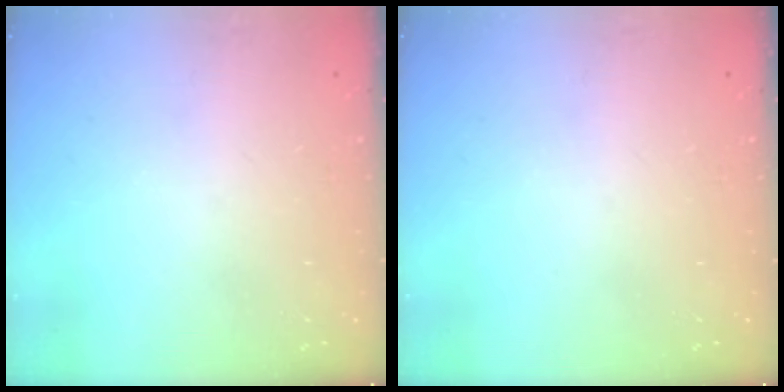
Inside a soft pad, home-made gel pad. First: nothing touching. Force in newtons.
{"total": 0.0}